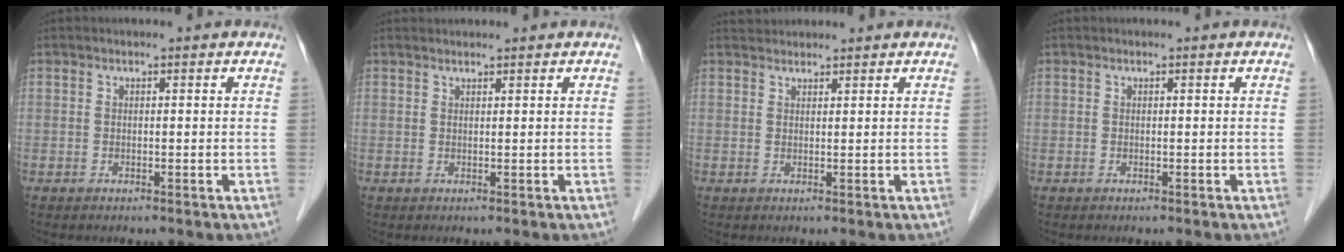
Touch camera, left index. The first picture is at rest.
{"total": 1.8, "force": [1.7, 0.1, 0.3], "torque": [-0.006, 0.018, 0.027]}
{"total": 2.0, "force": [2.0, 0.3, -0.1], "torque": [-0.006, 0.021, 0.040]}
{"total": 0.0}